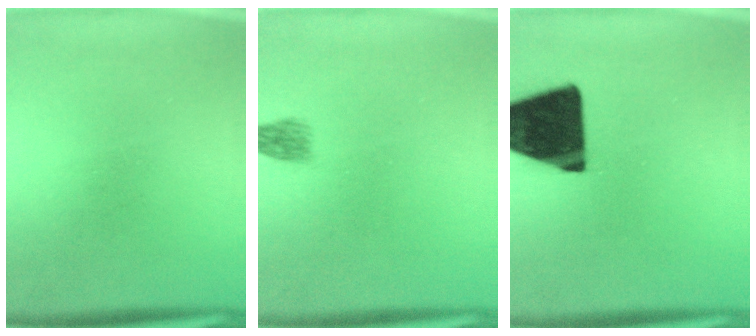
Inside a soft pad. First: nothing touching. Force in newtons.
{"total": 1.9}
{"total": 19.2}